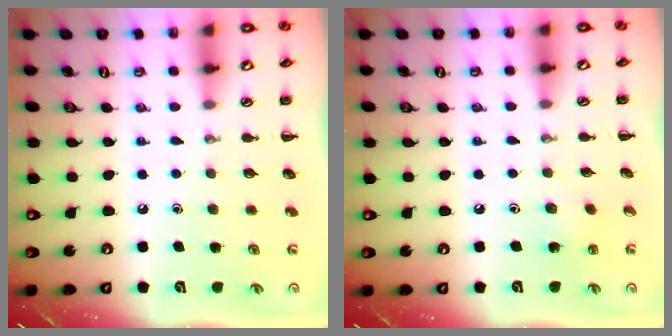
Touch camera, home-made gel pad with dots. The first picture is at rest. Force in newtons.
{"total": 2.7, "press": 2.6, "slide": 0.9}